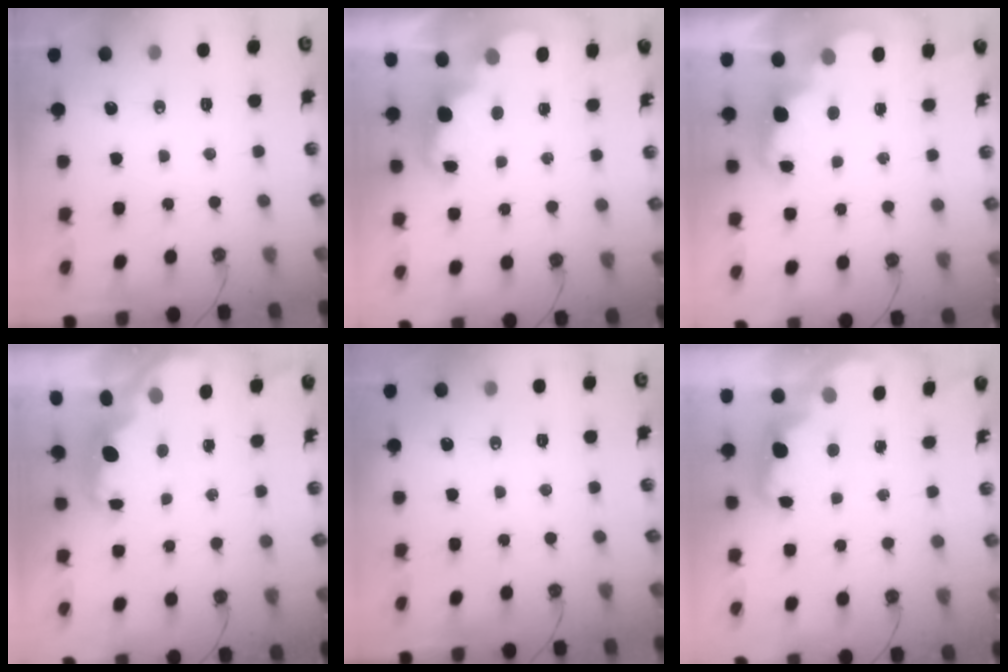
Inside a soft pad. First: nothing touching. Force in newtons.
{"total": 2.5, "press": 2.5, "slide": 0.6}
{"total": 2.5, "press": 2.5, "slide": 0.6}
{"total": 1.5, "press": 1.3, "slide": 0.7}
{"total": 0.0}
{"total": 2.3, "press": 2.2, "slide": 0.7}